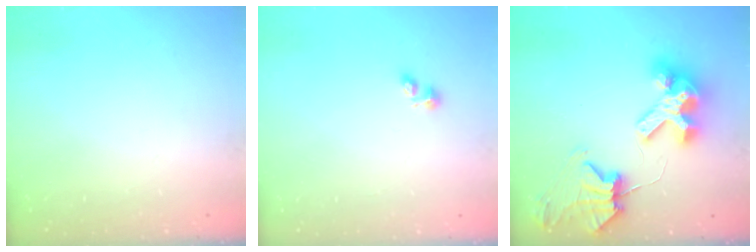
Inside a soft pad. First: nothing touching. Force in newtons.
{"total": 2.1, "press": 2.1, "slide": 0.3}
{"total": 12.4, "press": 12.4, "slide": 1.3}